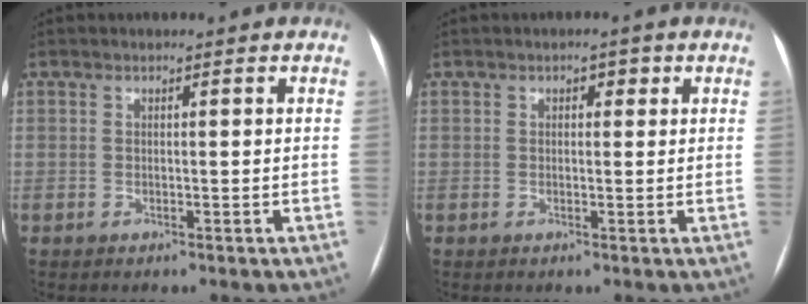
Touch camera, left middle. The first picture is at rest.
{"total": 1.5, "force": [0.6, 0.9, 1.0], "torque": [-0.013, 0.011, 0.008]}